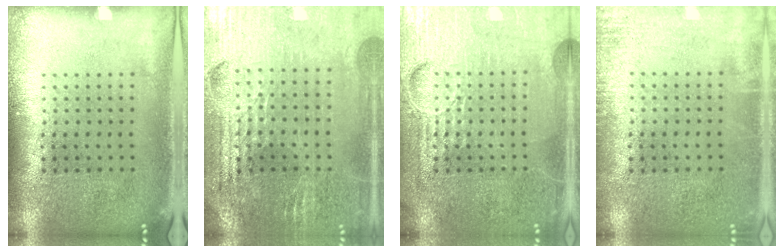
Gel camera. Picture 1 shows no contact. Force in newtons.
{"total": 2.8, "press": 2.8, "slide": 0.4}
{"total": 6.2, "press": 6.1, "slide": 0.8}
{"total": 1.4, "press": 1.4, "slide": 0.2}